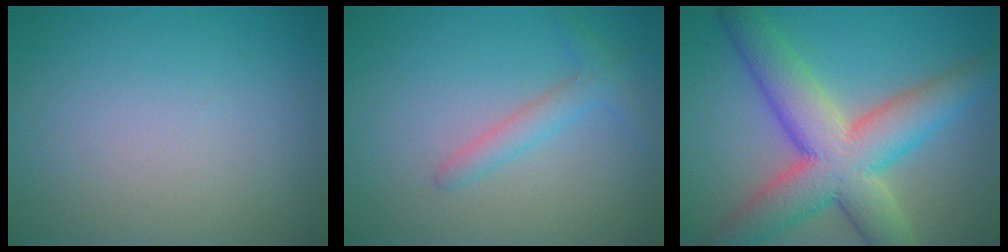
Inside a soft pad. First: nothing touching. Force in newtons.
{"total": 2.2, "press": 2.2, "slide": 0.1}
{"total": 10.1, "press": 10.1, "slide": 0.7}